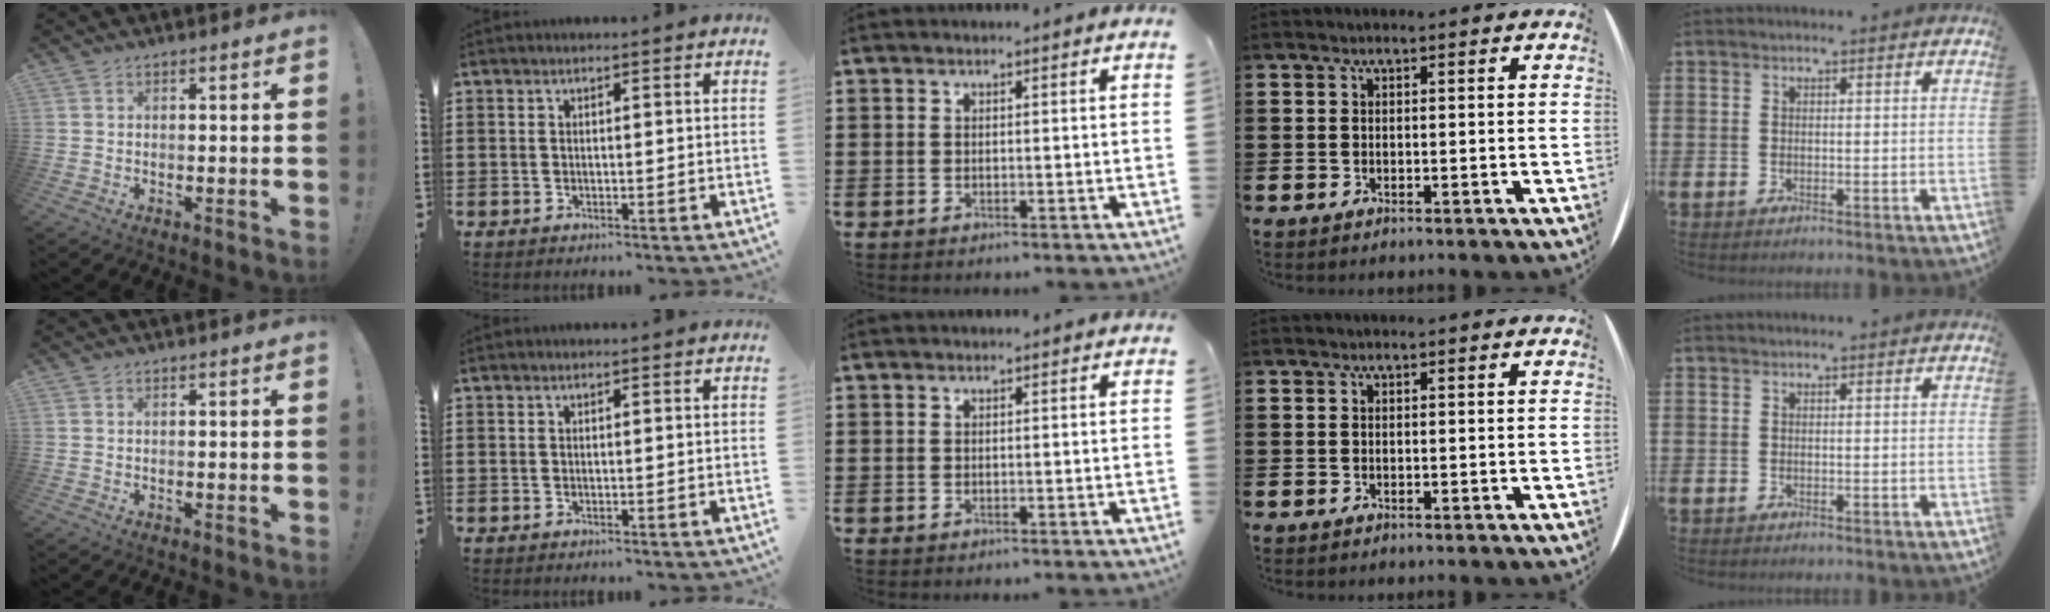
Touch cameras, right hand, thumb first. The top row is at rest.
{}